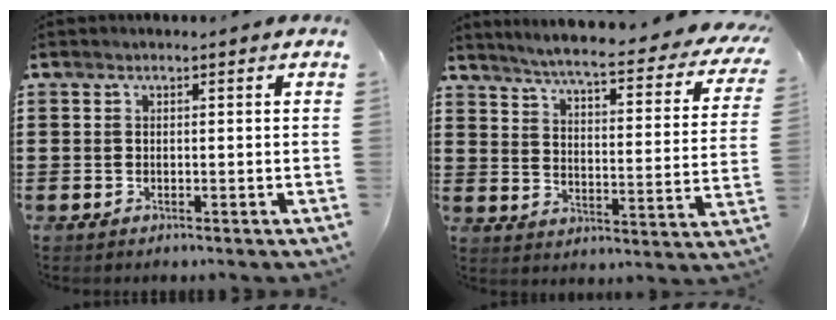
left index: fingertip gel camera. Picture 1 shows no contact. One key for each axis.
{"total": 5.9, "fx": 5.1, "fy": -0.5, "fz": 2.9, "tx": -0.072, "ty": -0.046, "tz": 0.079}